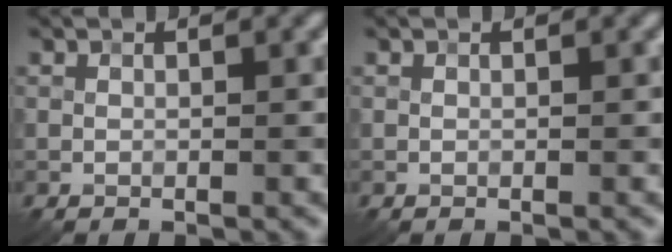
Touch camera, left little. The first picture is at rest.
{"total": 0.0}